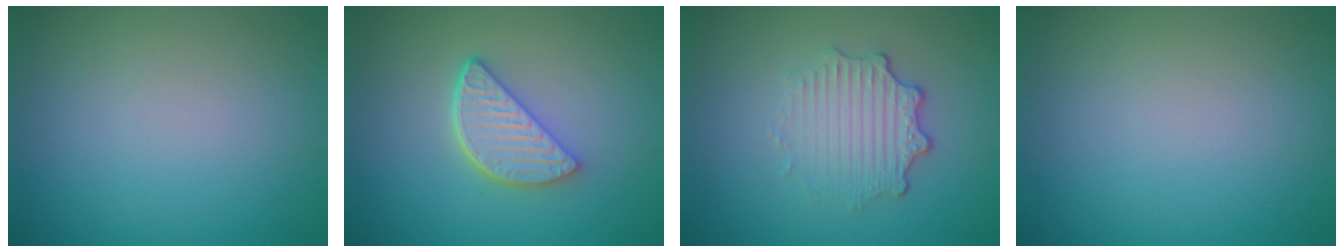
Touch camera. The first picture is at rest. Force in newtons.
{"total": 3.9, "press": 3.3, "slide": 2.2}
{"total": 3.4, "press": 2.7, "slide": 2.0}
{"total": 0.0}